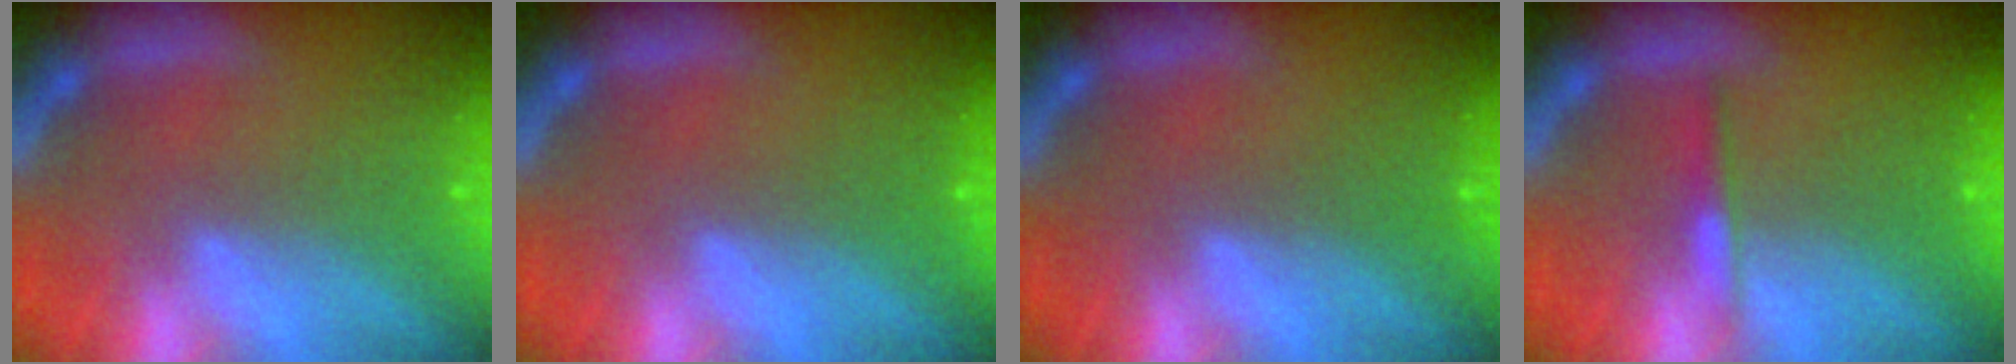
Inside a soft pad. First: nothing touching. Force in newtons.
{"total": 0.0}
{"total": 0.0}
{"total": 1.4}